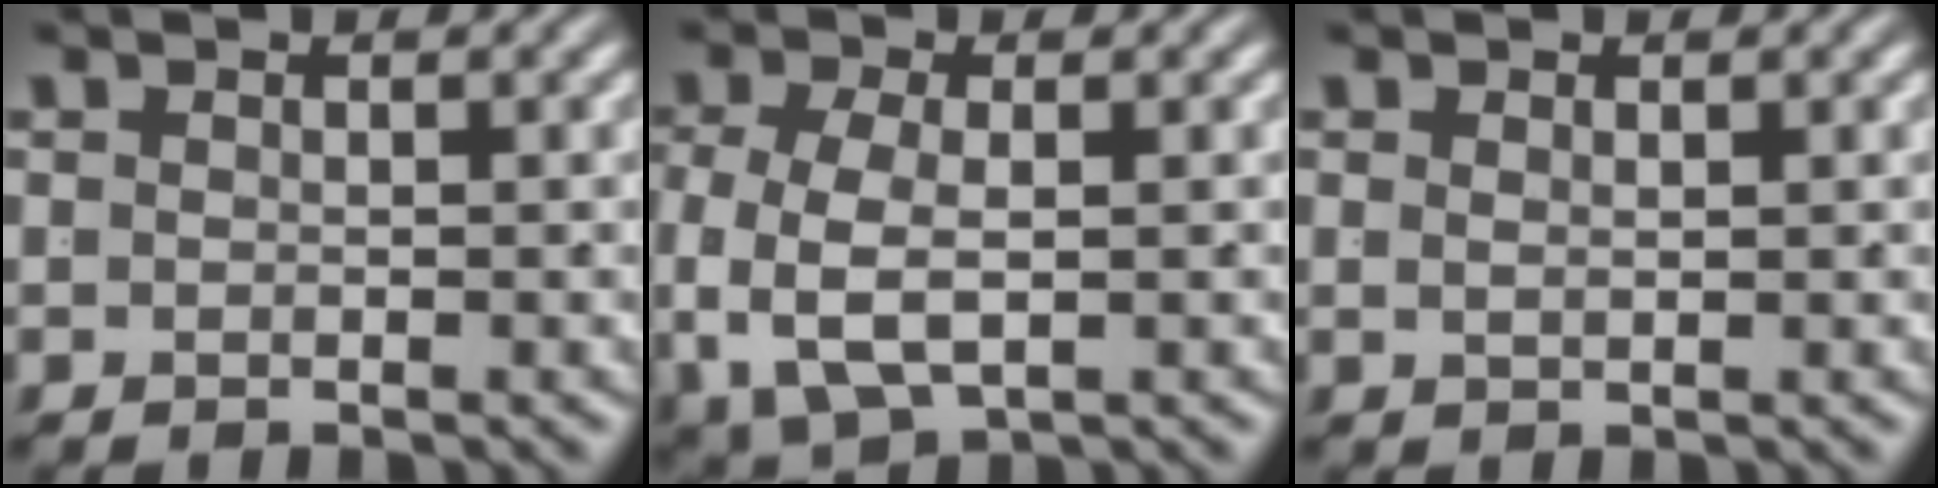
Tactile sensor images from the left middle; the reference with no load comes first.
{"total": 5.2, "force": [-0.6, 3.3, 4.0], "torque": [-0.101, -0.021, 0.007]}
{"total": 1.1, "force": [0.4, -1.0, 0.2], "torque": [0.005, -0.007, 0.016]}